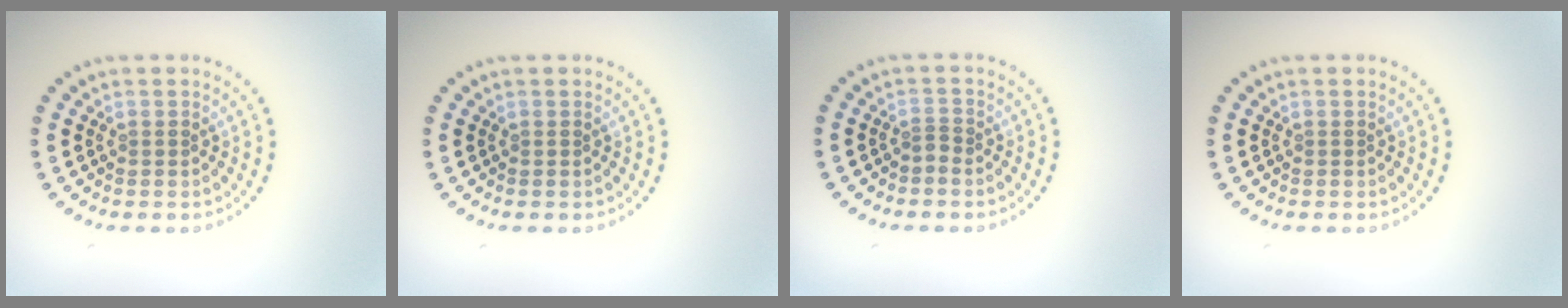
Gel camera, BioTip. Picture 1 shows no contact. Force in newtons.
{"total": 0.0}
{"total": 0.7, "press": 0.3, "slide": 0.7}
{"total": 0.0}